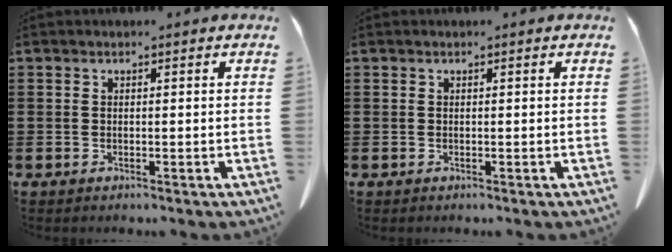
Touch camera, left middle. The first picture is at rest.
{"total": 0.0}